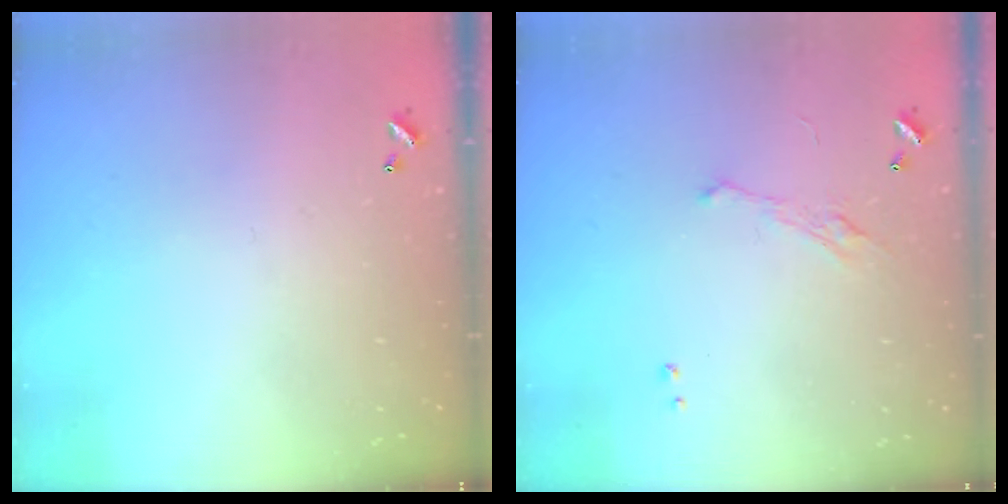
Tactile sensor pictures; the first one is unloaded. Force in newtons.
{"total": 2.3, "press": 2.1, "slide": 0.8}